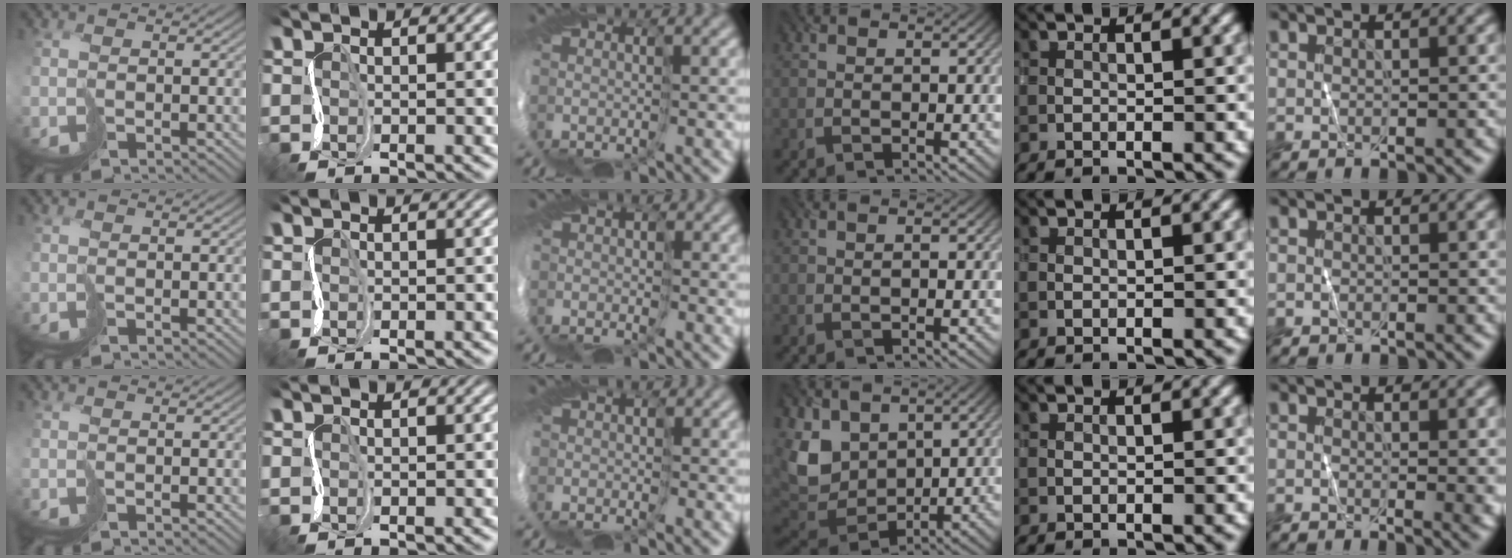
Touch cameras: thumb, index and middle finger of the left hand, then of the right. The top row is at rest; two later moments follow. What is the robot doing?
{"motion": "cut", "object": "tape"}